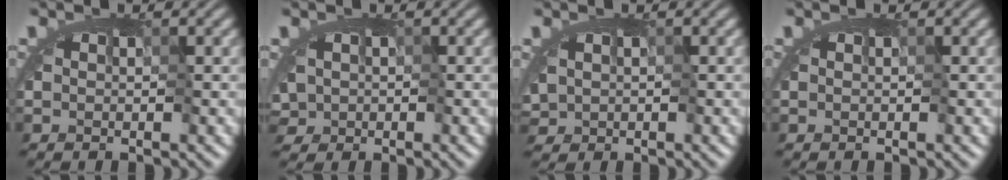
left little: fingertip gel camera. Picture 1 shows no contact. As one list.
[{"total": 2.1, "force": [-0.3, 1.7, 1.1], "torque": [-0.019, 0.008, -0.002]}, {"total": 1.5, "force": [0.2, 1.2, 0.9], "torque": [-0.019, 0.002, 0.006]}, {"total": 0.0}]